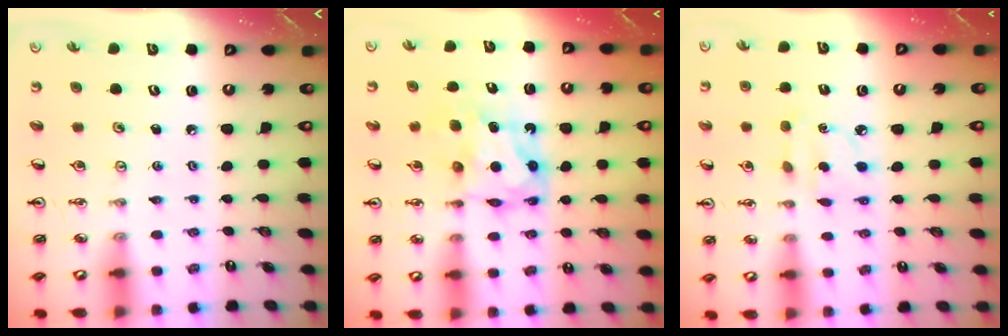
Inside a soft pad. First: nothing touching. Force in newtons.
{"total": 6.9, "press": 6.9, "slide": 0.3}
{"total": 2.9, "press": 2.8, "slide": 0.5}